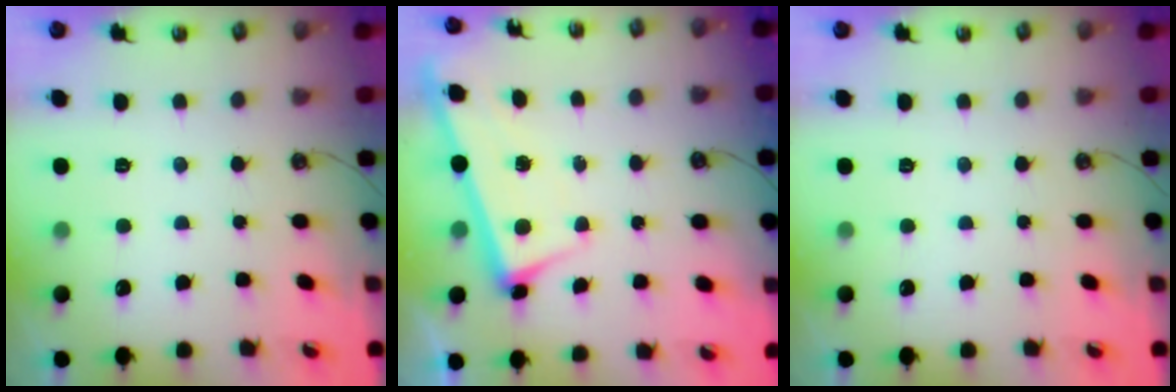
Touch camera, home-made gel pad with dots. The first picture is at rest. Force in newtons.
{"total": 2.8, "press": 2.7, "slide": 0.4}
{"total": 0.0}